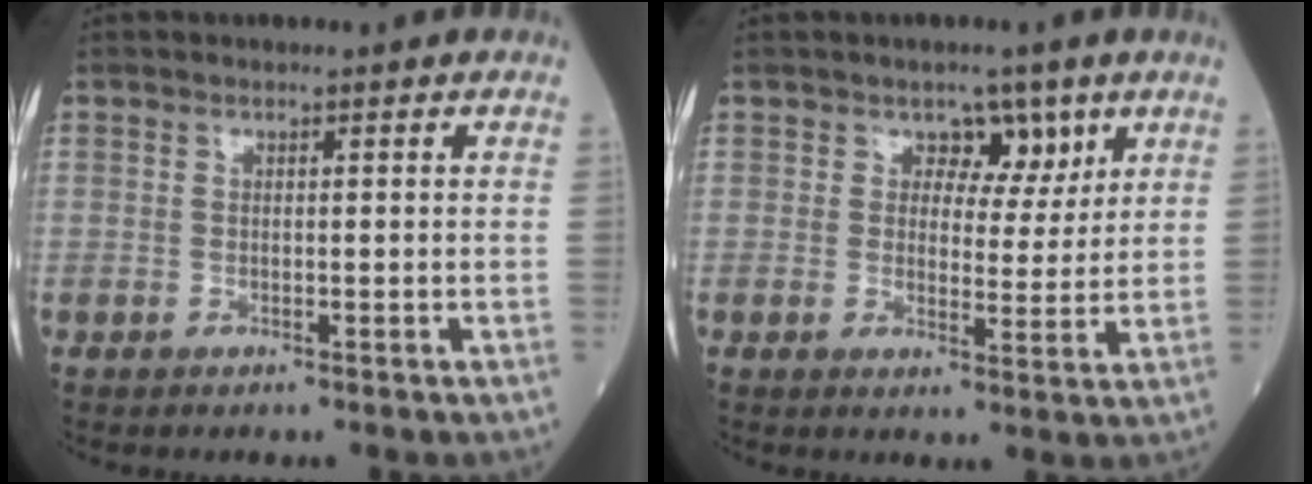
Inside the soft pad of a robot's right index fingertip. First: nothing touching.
{"total": 4.7, "force": [2.6, 3.1, 2.4], "torque": [-0.018, 0.001, 0.035]}